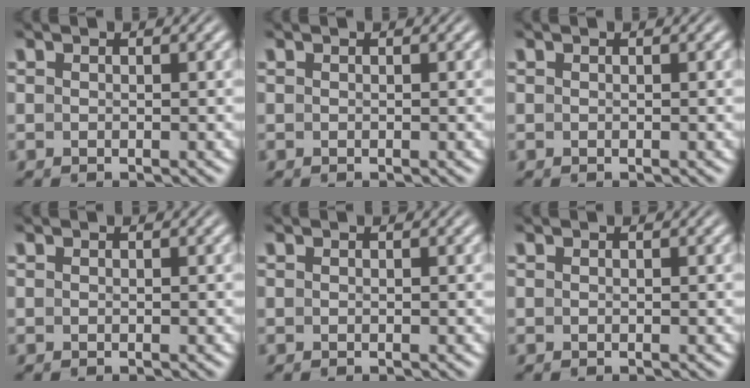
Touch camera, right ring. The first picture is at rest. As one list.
[{"total": 0.0}, {"total": 0.0}, {"total": 0.0}, {"total": 0.0}, {"total": 0.0}]